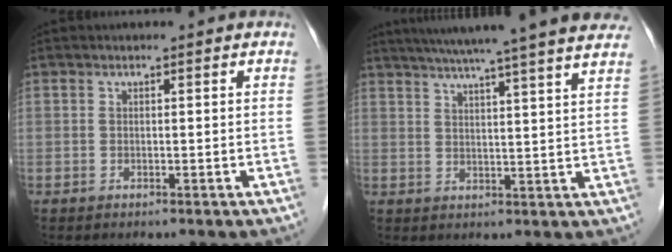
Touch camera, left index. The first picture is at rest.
{"total": 21.5, "force": [18.6, -0.8, 10.7], "torque": [-0.174, 0.001, 0.236]}